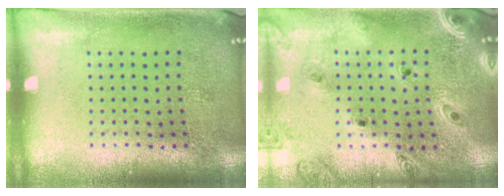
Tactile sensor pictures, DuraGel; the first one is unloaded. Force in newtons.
{"total": 1.4, "press": 1.4, "slide": 0.1}